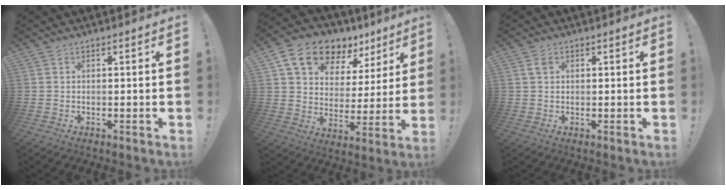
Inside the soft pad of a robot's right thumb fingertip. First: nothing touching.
{"total": 15.2, "force": [10.2, 8.9, 6.8], "torque": [-0.110, -0.064, 0.188]}
{"total": 2.0, "force": [0.8, 1.4, 1.3], "torque": [-0.025, 0.004, 0.013]}